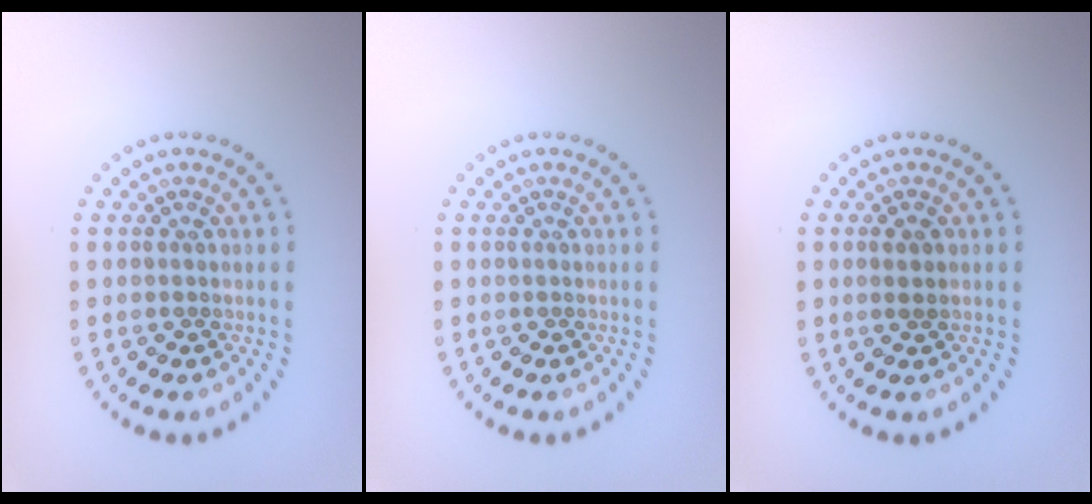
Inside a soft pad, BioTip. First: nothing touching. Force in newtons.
{"total": 0.0}
{"total": 1.2, "press": 1.1, "slide": 0.5}